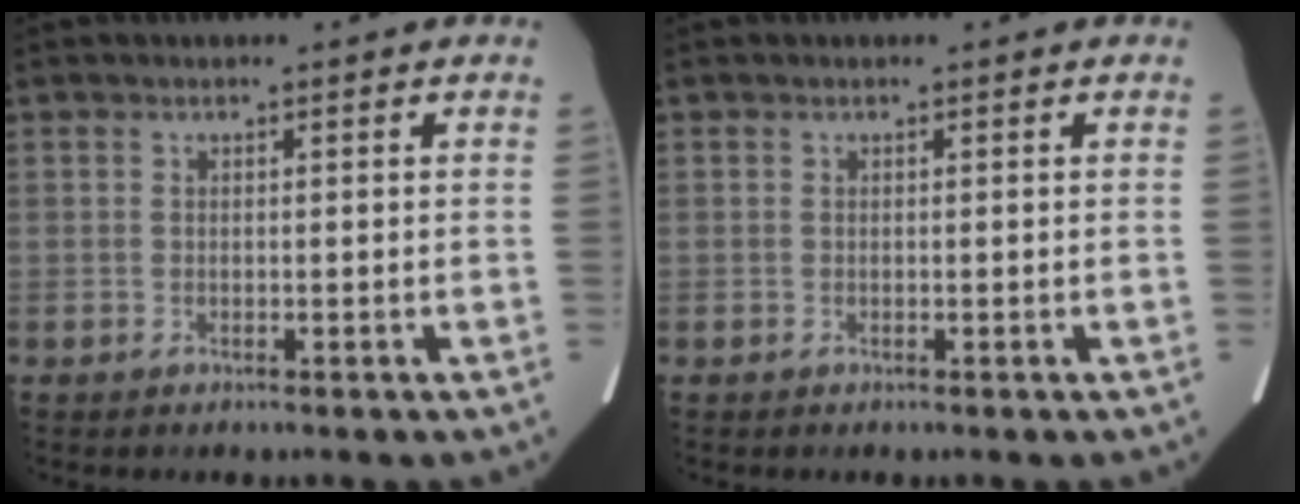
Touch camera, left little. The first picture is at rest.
{"total": 0.0}